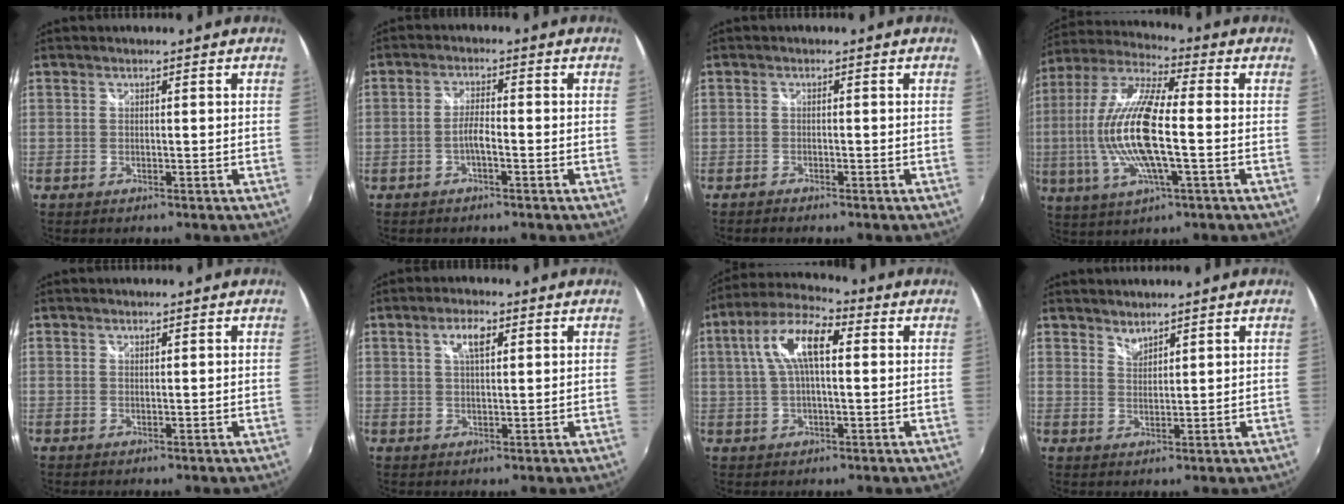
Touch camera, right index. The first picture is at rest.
{"total": 2.7, "force": [-1.2, 0.4, 2.4], "torque": [-0.051, 0.006, -0.025]}
{"total": 1.4, "force": [-1.3, 0.3, 0.4], "torque": [-0.015, -0.007, -0.026]}
{"total": 17.4, "force": [-1.7, 4.3, 16.8], "torque": [-0.326, -0.003, -0.036]}
{"total": 0.0}
{"total": 4.0, "force": [1.6, 1.4, 3.3], "torque": [-0.059, 0.007, 0.027]}
{"total": 10.7, "force": [2.2, 4.0, 9.6], "torque": [-0.188, 0.026, 0.035]}
{"total": 2.3, "force": [2.2, 0.4, 0.5], "torque": [-0.005, 0.001, 0.038]}